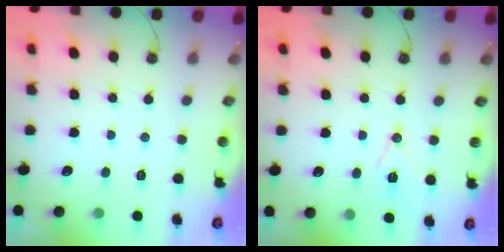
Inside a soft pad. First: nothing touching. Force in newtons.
{"total": 8.2, "press": 7.4, "slide": 3.5}